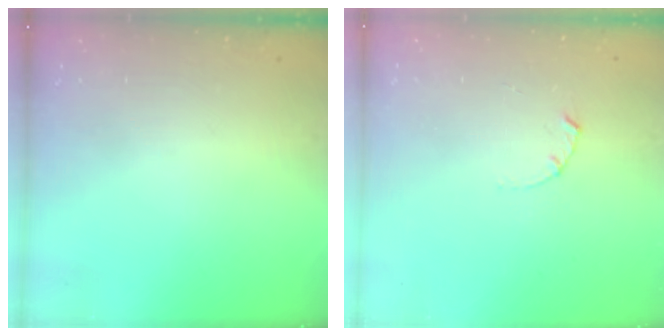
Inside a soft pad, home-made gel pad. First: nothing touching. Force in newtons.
{"total": 1.7, "press": 1.6, "slide": 0.3}